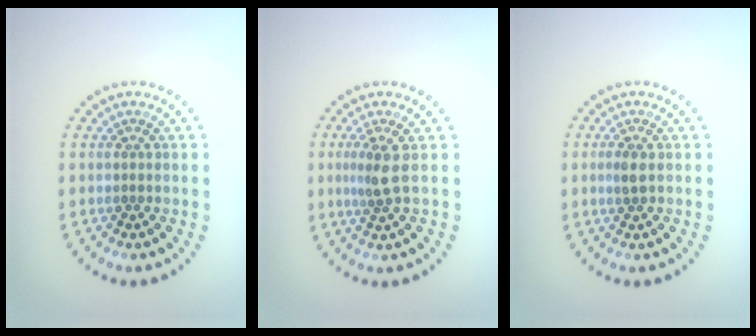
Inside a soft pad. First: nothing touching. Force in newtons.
{"total": 2.3, "press": 1.7, "slide": 1.5}
{"total": 1.2, "press": 1.2, "slide": 0.3}